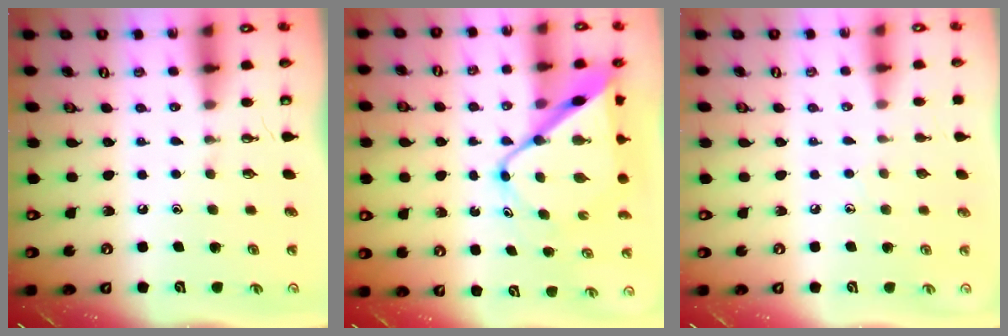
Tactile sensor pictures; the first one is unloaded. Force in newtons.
{"total": 12.4, "press": 12.4, "slide": 0.9}
{"total": 4.2, "press": 4.2, "slide": 0.5}